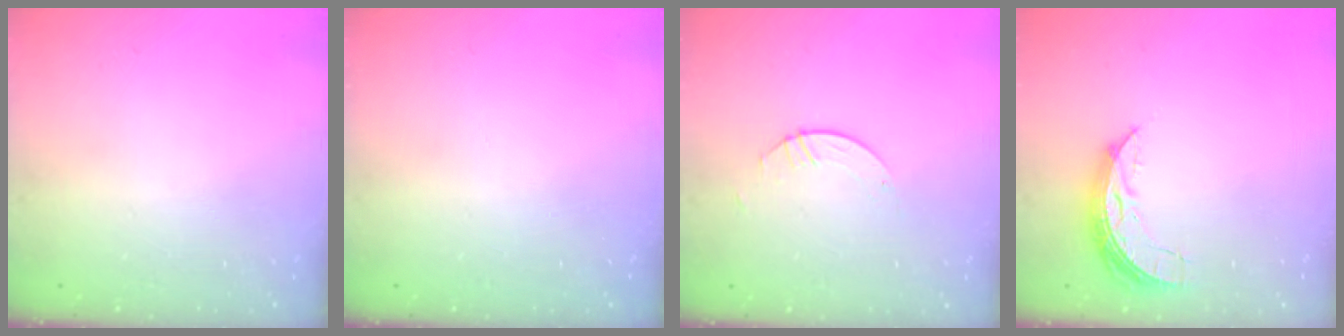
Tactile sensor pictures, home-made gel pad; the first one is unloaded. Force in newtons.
{"total": 0.0}
{"total": 1.1, "press": 1.1, "slide": 0.1}
{"total": 6.8, "press": 6.8, "slide": 0.4}